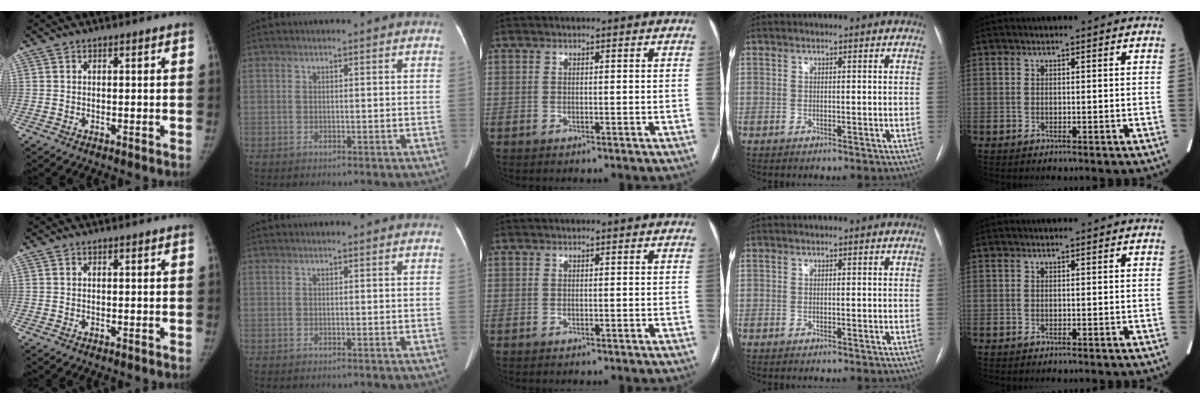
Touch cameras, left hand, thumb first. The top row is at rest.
{}